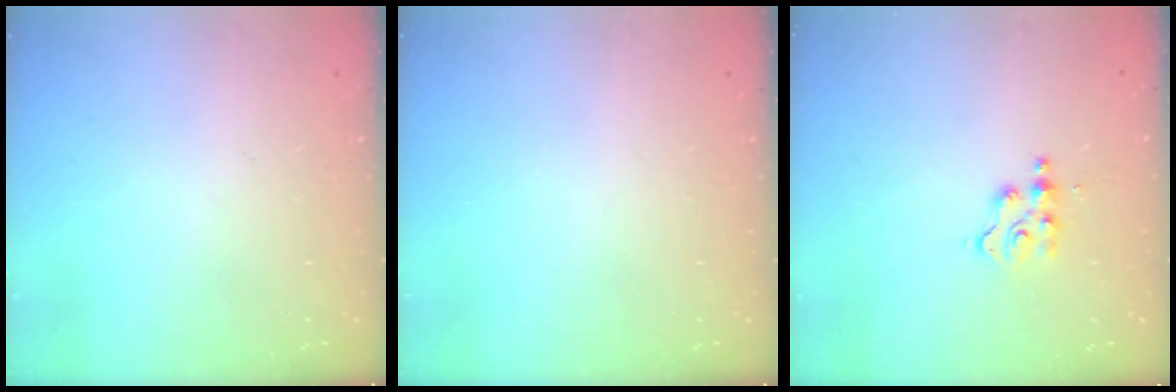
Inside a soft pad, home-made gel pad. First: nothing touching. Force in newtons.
{"total": 0.0}
{"total": 3.9, "press": 3.9, "slide": 0.5}